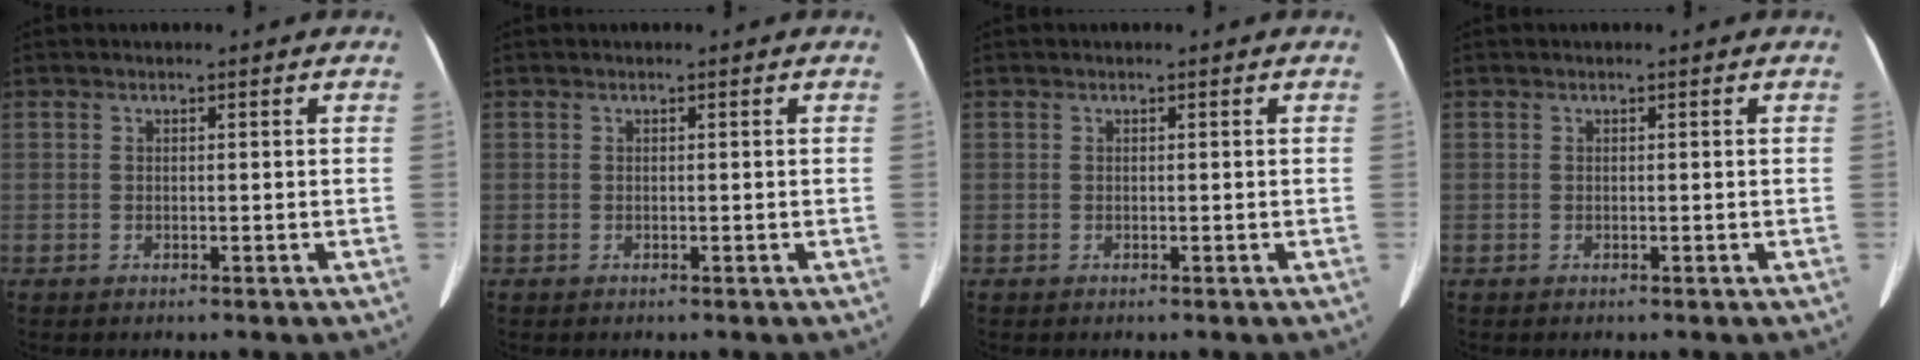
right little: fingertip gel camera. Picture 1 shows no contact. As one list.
[{"total": 0.0}, {"total": 0.0}, {"total": 0.0}]